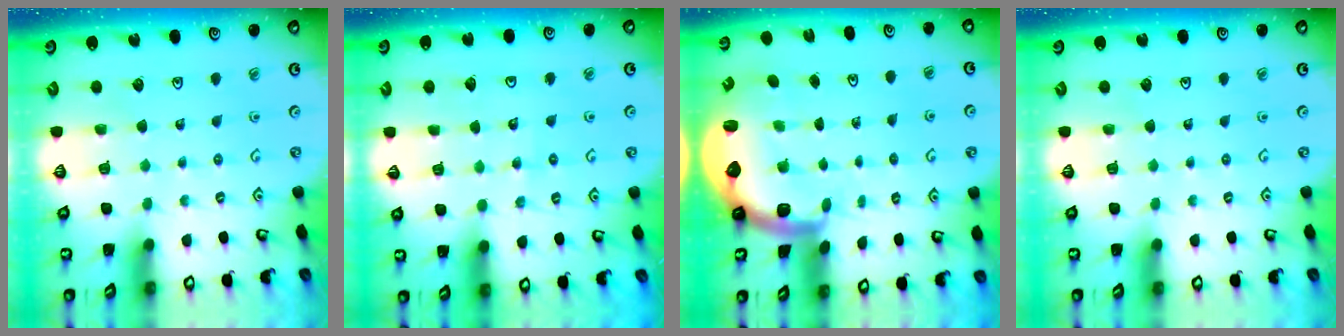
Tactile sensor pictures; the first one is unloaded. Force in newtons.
{"total": 7.8, "press": 7.8, "slide": 0.9}
{"total": 2.8, "press": 2.4, "slide": 1.4}
{"total": 0.0}